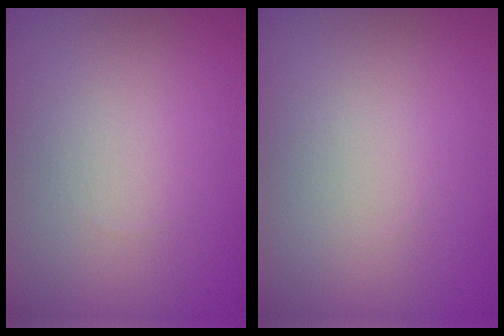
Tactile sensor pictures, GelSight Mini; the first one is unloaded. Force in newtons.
{"total": 0.0}